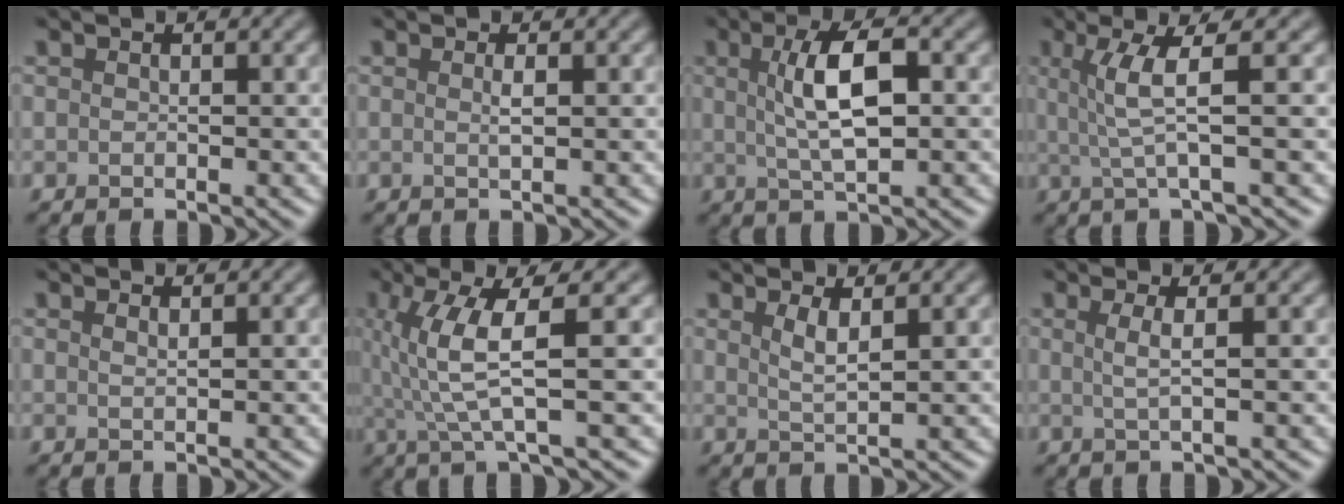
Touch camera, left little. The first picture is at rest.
{"total": 1.0, "force": [0.3, 0.2, 1.0], "torque": [-0.019, 0.003, 0.002]}
{"total": 5.5, "force": [0.9, 1.7, 5.2], "torque": [-0.099, 0.008, 0.015]}
{"total": 4.2, "force": [0.8, 0.6, 4.1], "torque": [-0.078, 0.004, 0.020]}
{"total": 0.8, "force": [0.5, 0.2, 0.6], "torque": [-0.003, 0.001, 0.006]}
{"total": 6.0, "force": [1.0, 1.1, 5.8], "torque": [-0.115, 0.008, 0.018]}
{"total": 2.2, "force": [1.1, 0.5, 1.9], "torque": [-0.033, -0.003, 0.020]}
{"total": 2.1, "force": [0.4, 0.6, 2.0], "torque": [-0.037, -0.001, 0.001]}